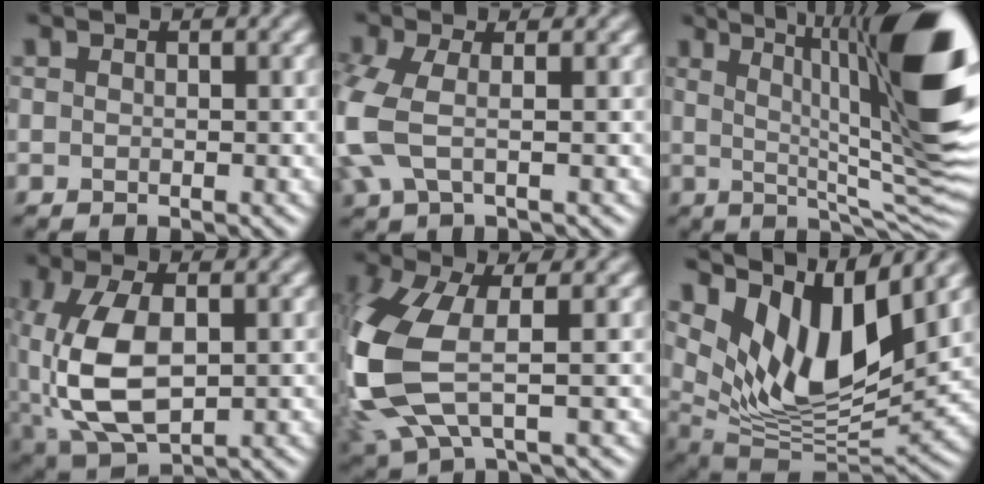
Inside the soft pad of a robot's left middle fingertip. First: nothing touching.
{"total": 4.6, "force": [-0.7, 2.2, 4.0], "torque": [-0.117, 0.006, -0.019]}
{"total": 14.2, "force": [3.3, 2.6, 13.6], "torque": [-0.182, 0.005, 0.051]}
{"total": 9.5, "force": [-0.9, 5.4, 7.7], "torque": [-0.186, -0.010, -0.008]}
{"total": 10.4, "force": [-0.5, 5.2, 8.9], "torque": [-0.260, -0.025, -0.008]}
{"total": 10.8, "force": [5.9, 4.1, 8.0], "torque": [-0.148, -0.009, 0.113]}